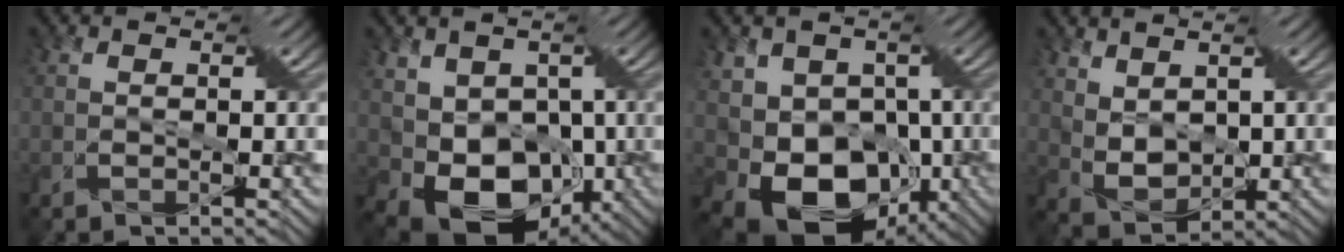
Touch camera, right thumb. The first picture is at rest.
{"total": 9.5, "force": [-1.0, 7.0, 6.3], "torque": [-0.125, -0.031, -0.013]}
{"total": 11.8, "force": [-2.8, 8.7, 7.5], "torque": [-0.143, -0.025, -0.044]}
{"total": 4.7, "force": [2.3, 2.8, 3.0], "torque": [-0.085, -0.004, 0.048]}